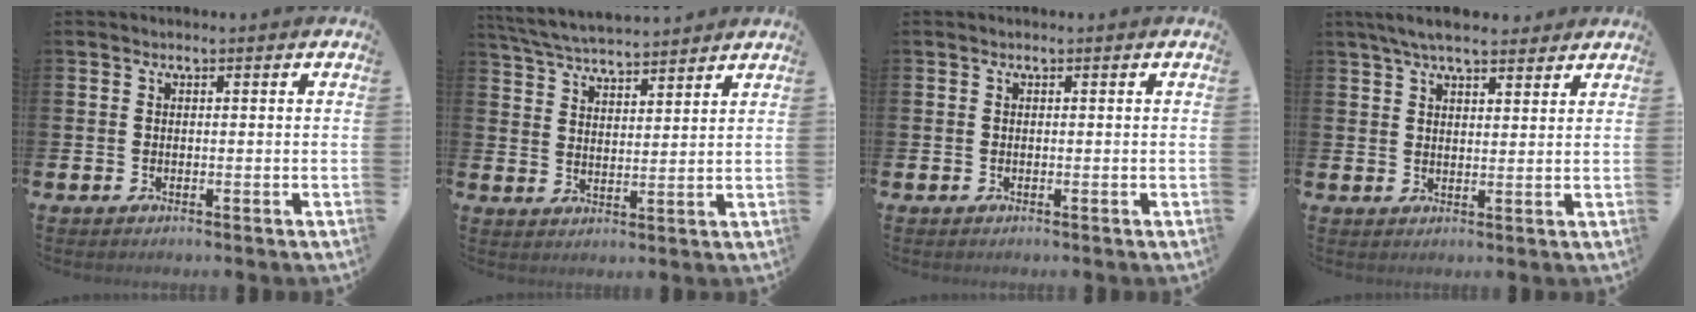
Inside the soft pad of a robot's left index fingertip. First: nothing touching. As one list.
[{"total": 5.6, "force": [5.6, 0.4, 0.8], "torque": [-0.039, -0.029, 0.101]}, {"total": 0.0}, {"total": 5.5, "force": [4.9, 1.2, 2.0], "torque": [-0.049, -0.010, 0.090]}]